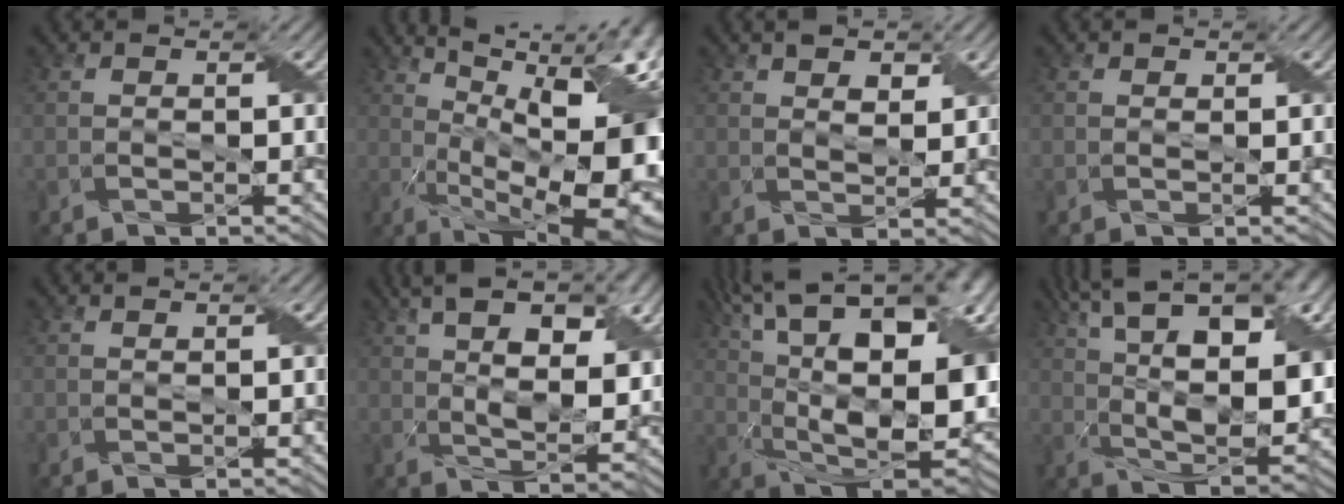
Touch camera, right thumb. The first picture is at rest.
{"total": 19.3, "force": [2.5, 7.6, 17.6], "torque": [-0.230, 0.010, 0.054]}
{"total": 3.5, "force": [2.1, 1.8, 2.2], "torque": [-0.041, -0.006, 0.038]}
{"total": 0.5, "force": [0.4, 0.3, -0.2], "torque": [-0.001, -0.002, 0.008]}
{"total": 0.6, "force": [0.5, -0.2, -0.1], "torque": [-0.005, -0.001, 0.010]}
{"total": 12.8, "force": [5.4, 5.4, 10.4], "torque": [-0.171, 0.014, 0.081]}
{"total": 21.6, "force": [7.4, 10.1, 17.6], "torque": [-0.280, 0.049, 0.130]}
{"total": 17.7, "force": [7.4, 7.2, 14.3], "torque": [-0.252, 0.034, 0.120]}